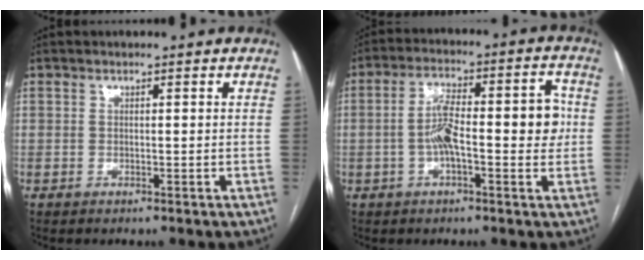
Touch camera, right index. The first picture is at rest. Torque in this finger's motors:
{"motor_torque": [0.40, -0.05, 0.42, 0.11]}